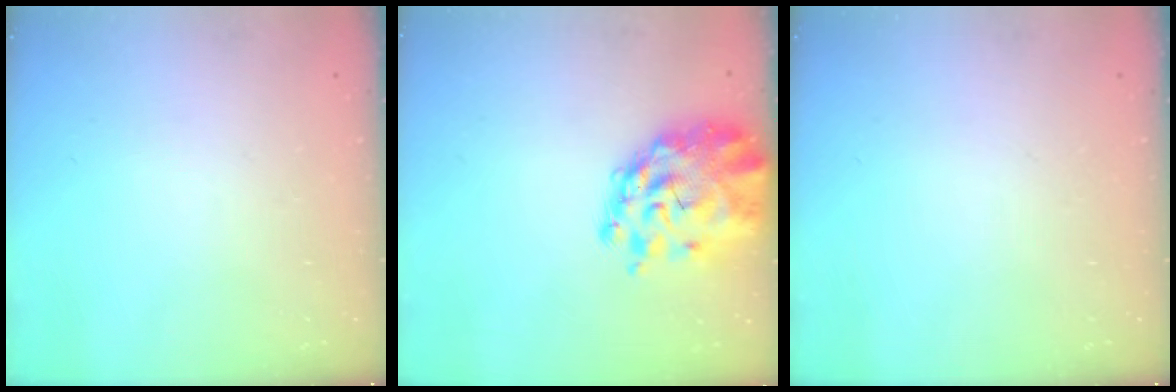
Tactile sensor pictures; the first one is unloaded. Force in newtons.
{"total": 5.9, "press": 5.5, "slide": 2.1}
{"total": 0.0}